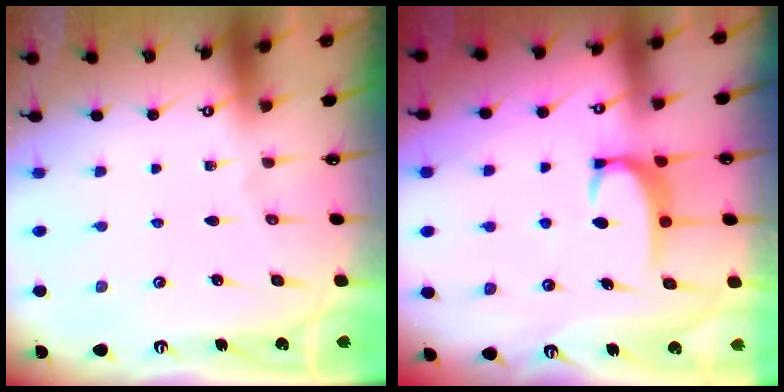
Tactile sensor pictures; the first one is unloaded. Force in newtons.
{"total": 3.4, "press": 3.4, "slide": 0.4}